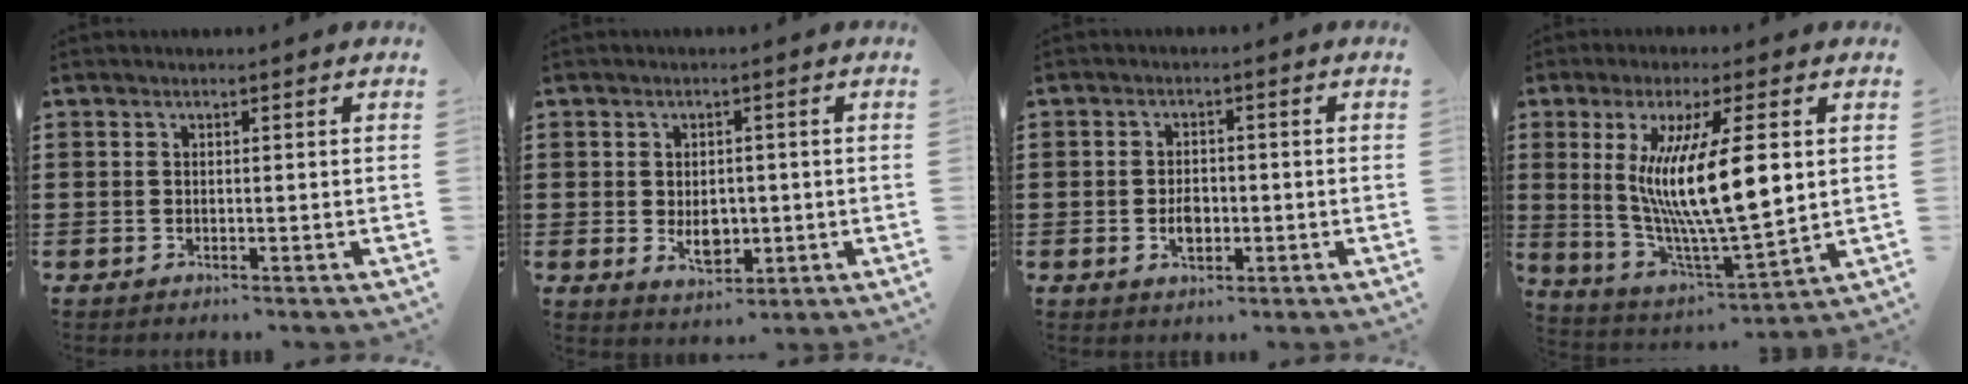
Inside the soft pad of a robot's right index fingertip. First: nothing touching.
{"total": 4.3, "force": [-0.5, 2.8, 3.2], "torque": [-0.045, 0.000, -0.012]}
{"total": 3.0, "force": [-0.8, 1.9, 2.2], "torque": [-0.043, 0.002, -0.015]}
{"total": 14.5, "force": [3.0, 3.7, 13.6], "torque": [-0.267, -0.006, 0.049]}